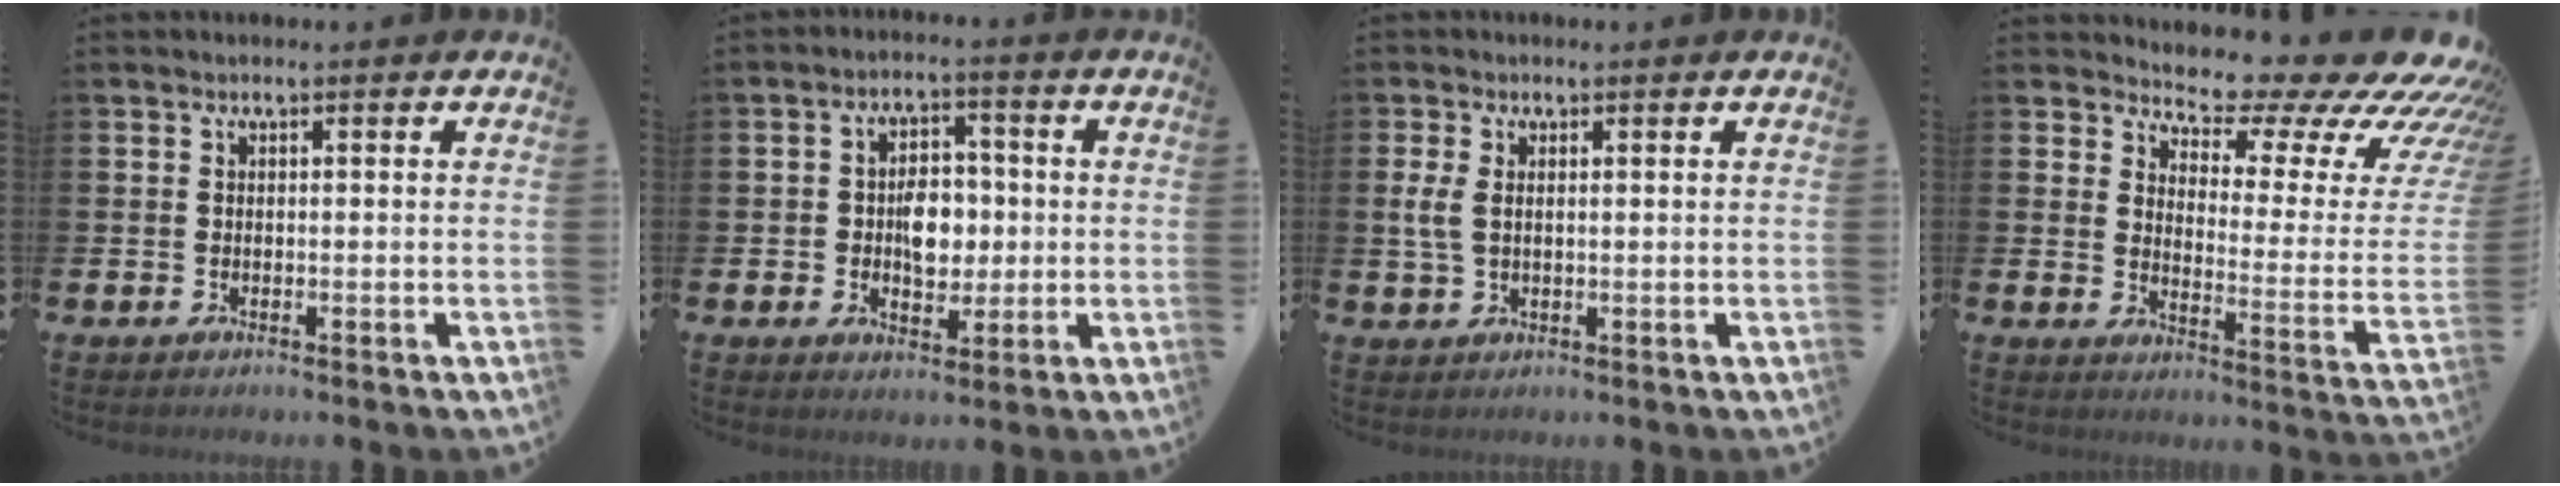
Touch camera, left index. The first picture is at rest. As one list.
[{"total": 5.6, "force": [-0.1, 4.0, 3.9], "torque": [-0.059, 0.006, -0.012]}, {"total": 3.0, "force": [1.1, 1.6, 2.2], "torque": [-0.044, 0.007, 0.019]}, {"total": 11.0, "force": [10.0, 2.5, 3.9], "torque": [-0.063, -0.092, 0.154]}]